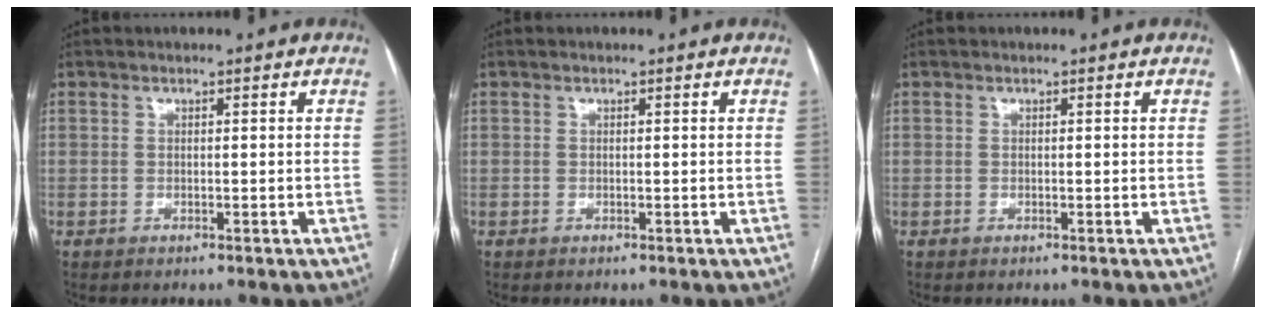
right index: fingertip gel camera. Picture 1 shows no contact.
{"total": 0.0}
{"total": 0.0}